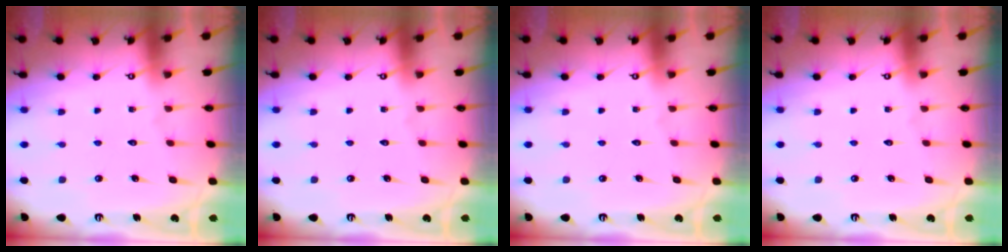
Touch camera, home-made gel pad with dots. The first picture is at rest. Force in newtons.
{"total": 0.0}
{"total": 0.0}
{"total": 0.0}